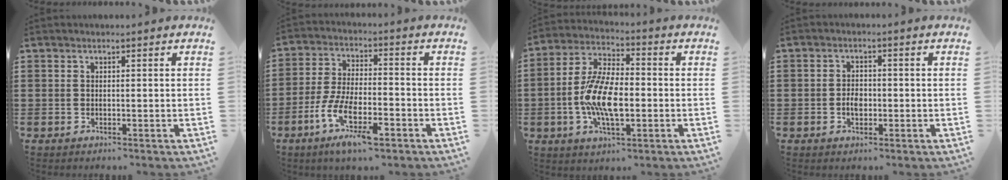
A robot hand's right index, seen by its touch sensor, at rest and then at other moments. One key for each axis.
{"total": 10.3, "fx": -5.2, "fy": 3.2, "fz": 8.4, "tx": -0.182, "ty": -0.004, "tz": -0.096}
{"total": 10.0, "fx": -2.0, "fy": 4.3, "fz": 8.8, "tx": -0.196, "ty": -0.008, "tz": -0.040}
{"total": 2.6, "fx": -0.6, "fy": 1.6, "fz": 2.0, "tx": -0.030, "ty": -0.001, "tz": -0.012}